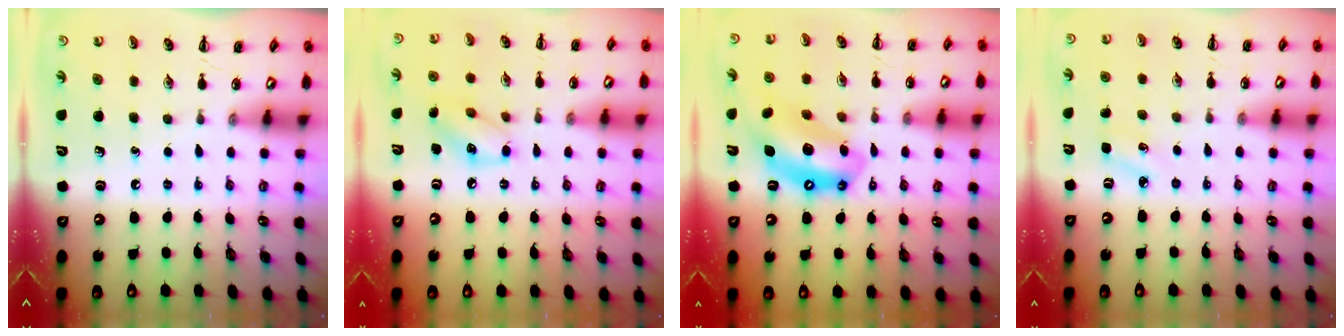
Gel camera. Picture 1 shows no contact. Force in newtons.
{"total": 8.3, "press": 8.3, "slide": 0.4}
{"total": 13.8, "press": 13.4, "slide": 3.3}
{"total": 3.8, "press": 3.6, "slide": 1.2}